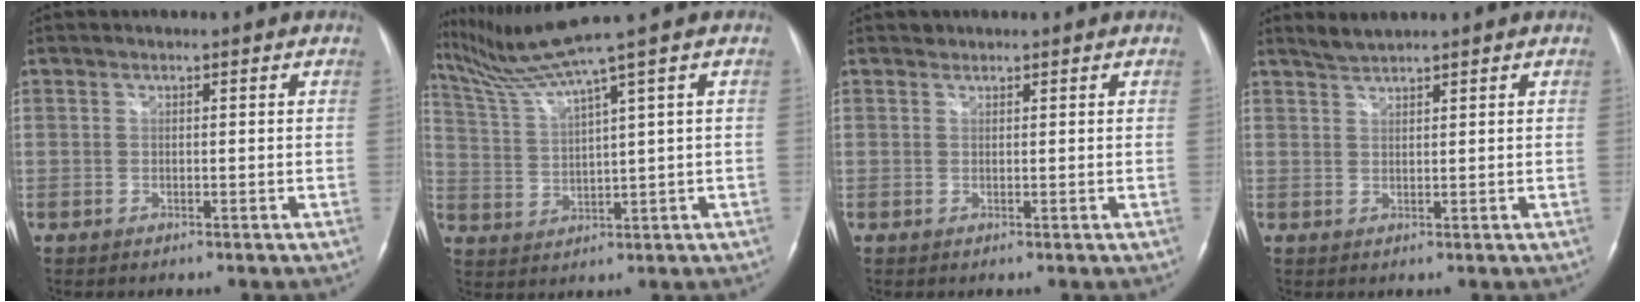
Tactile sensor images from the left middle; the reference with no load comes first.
{"total": 8.0, "force": [6.2, -3.0, 4.1], "torque": [-0.092, 0.002, 0.129]}
{"total": 0.6, "force": [0.5, 0.3, -0.1], "torque": [0.000, -0.001, 0.008]}
{"total": 2.0, "force": [2.0, -0.2, 0.3], "torque": [-0.009, 0.003, 0.043]}